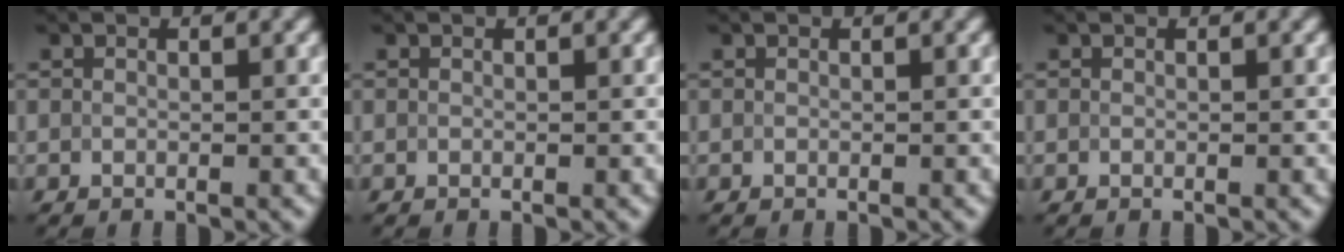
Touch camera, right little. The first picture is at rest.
{"total": 0.0}
{"total": 0.0}
{"total": 0.0}